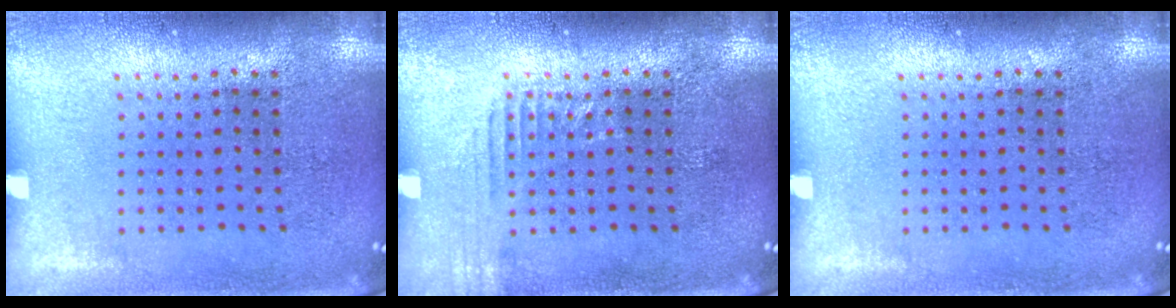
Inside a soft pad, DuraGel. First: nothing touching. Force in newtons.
{"total": 1.2, "press": 1.2, "slide": 0.1}
{"total": 0.0}